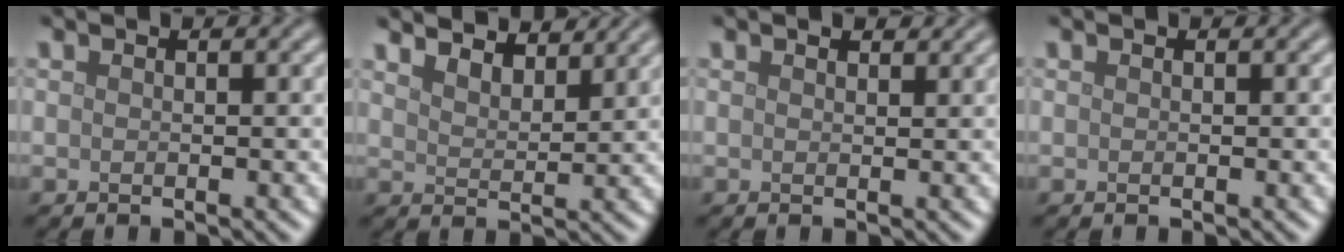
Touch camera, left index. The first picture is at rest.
{"total": 6.6, "force": [5.9, 1.7, 2.4], "torque": [-0.049, 0.009, 0.079]}
{"total": 1.4, "force": [1.1, 0.5, 0.7], "torque": [-0.012, 0.000, 0.017]}
{"total": 0.0}